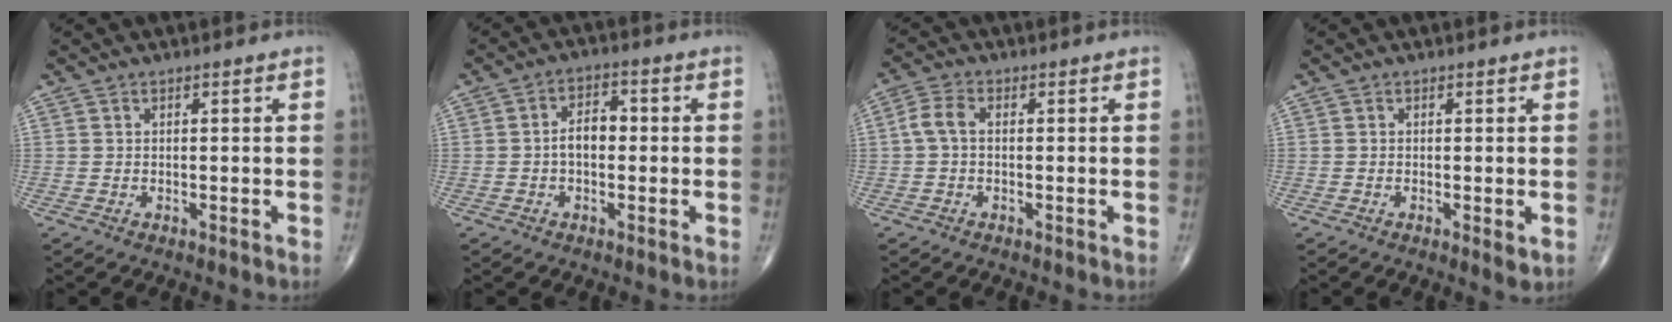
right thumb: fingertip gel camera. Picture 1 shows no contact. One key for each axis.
{"total": 5.1, "fx": -0.3, "fy": 3.2, "fz": 4.0, "tx": -0.060, "ty": 0.019, "tz": -0.013}
{"total": 3.9, "fx": 0.1, "fy": 2.3, "fz": 3.1, "tx": -0.069, "ty": 0.013, "tz": -0.003}
{"total": 1.7, "fx": -0.3, "fy": 0.4, "fz": 1.6, "tx": -0.030, "ty": -0.008, "tz": -0.006}